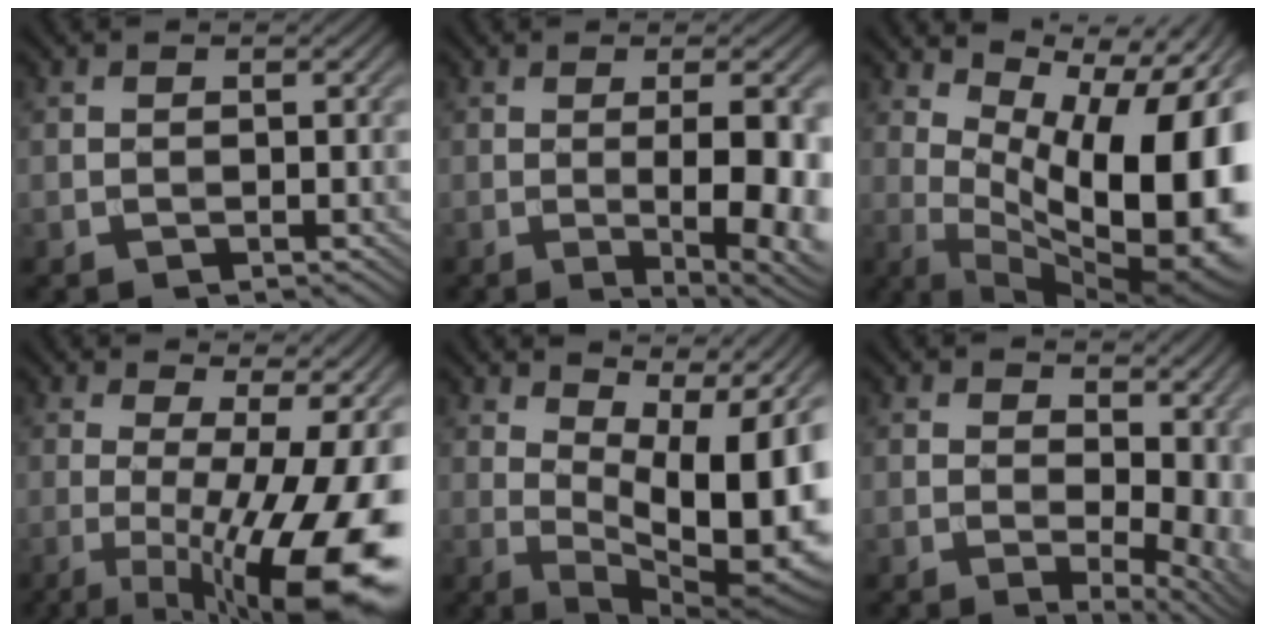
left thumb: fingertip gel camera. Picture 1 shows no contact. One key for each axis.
{"total": 10.0, "fx": -0.9, "fy": 2.8, "fz": 9.6, "tx": -0.107, "ty": 0.007, "tz": -0.019}
{"total": 18.6, "fx": 2.3, "fy": 7.2, "fz": 17.0, "tx": -0.211, "ty": 0.013, "tz": 0.049}
{"total": 18.1, "fx": -2.6, "fy": 5.4, "fz": 17.1, "tx": -0.200, "ty": 0.003, "tz": -0.039}
{"total": 14.6, "fx": 3.5, "fy": 6.4, "fz": 12.7, "tx": -0.166, "ty": 0.020, "tz": 0.059}
{"total": 9.9, "fx": 1.9, "fy": 5.4, "fz": 8.1, "tx": -0.087, "ty": -0.001, "tz": 0.046}